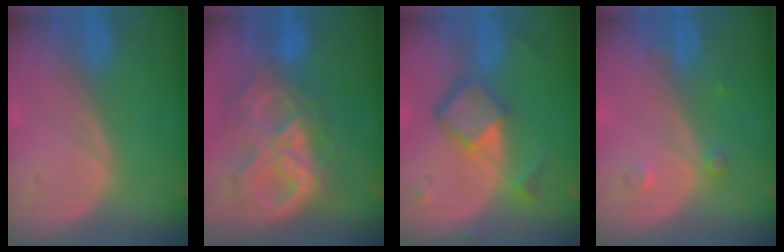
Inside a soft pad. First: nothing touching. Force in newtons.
{"total": 10.5, "press": 9.0, "slide": 5.5}
{"total": 6.7, "press": 5.8, "slide": 3.3}
{"total": 1.5, "press": 1.5, "slide": 0.1}